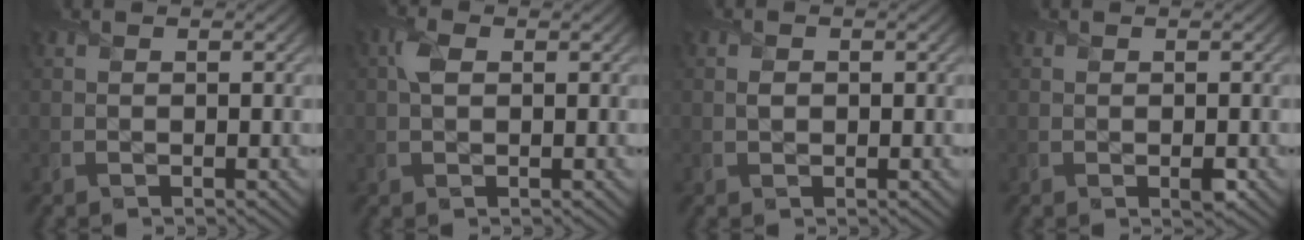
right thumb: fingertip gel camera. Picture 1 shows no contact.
{"total": 2.5, "force": [0.6, 1.5, 1.9], "torque": [-0.049, 0.006, 0.008]}
{"total": 1.1, "force": [0.1, 0.9, 0.5], "torque": [-0.012, -0.003, -0.001]}
{"total": 1.2, "force": [-0.4, 0.7, 0.9], "torque": [-0.015, -0.008, -0.007]}